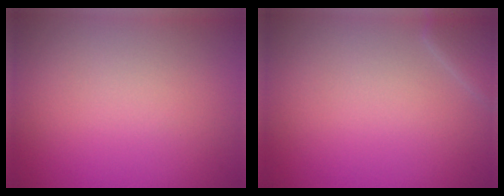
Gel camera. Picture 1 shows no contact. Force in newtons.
{"total": 1.7, "press": 1.7, "slide": 0.1}